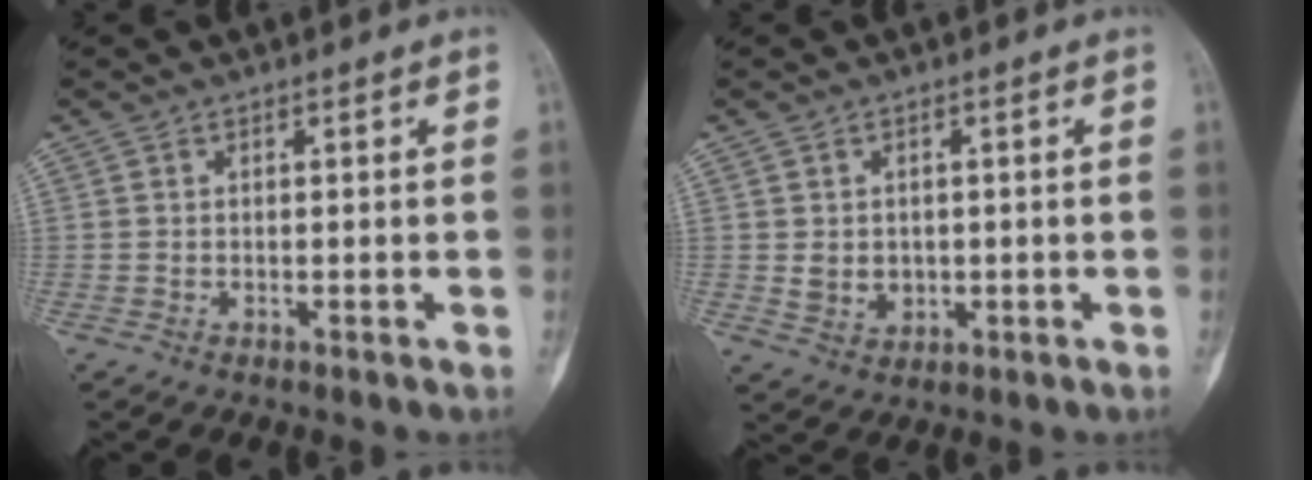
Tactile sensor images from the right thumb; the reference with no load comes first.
{"total": 3.8, "force": [-0.1, 3.1, 2.1], "torque": [-0.022, -0.001, 0.008]}